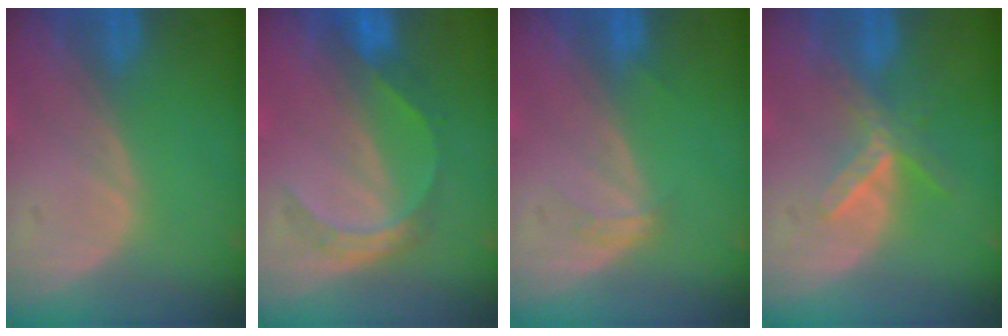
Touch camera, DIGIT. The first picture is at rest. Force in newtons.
{"total": 5.0, "press": 4.8, "slide": 1.2}
{"total": 1.5, "press": 1.4, "slide": 0.3}
{"total": 5.7, "press": 5.0, "slide": 2.8}